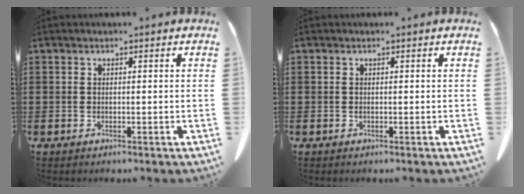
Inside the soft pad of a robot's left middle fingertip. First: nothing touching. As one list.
[{"total": 0.0}]